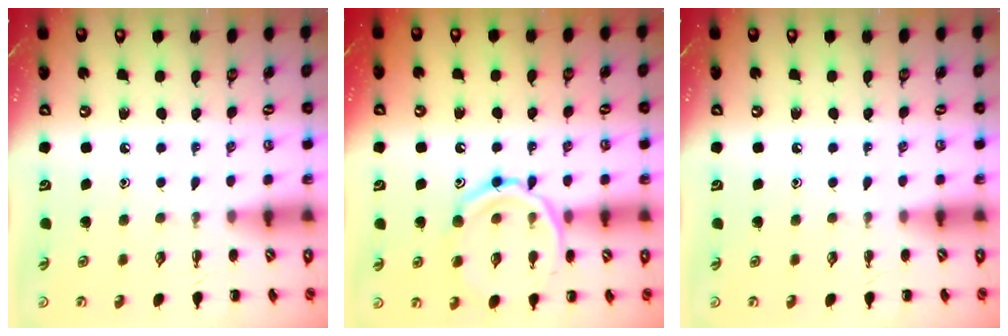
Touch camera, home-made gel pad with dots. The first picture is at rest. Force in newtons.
{"total": 13.5, "press": 13.5, "slide": 1.3}
{"total": 0.0}